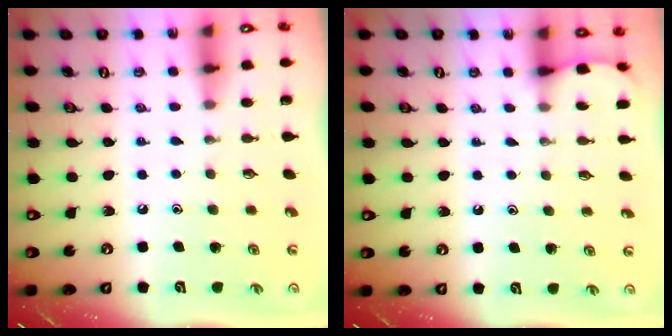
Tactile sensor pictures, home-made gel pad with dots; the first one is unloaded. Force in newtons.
{"total": 2.5, "press": 2.5, "slide": 0.3}